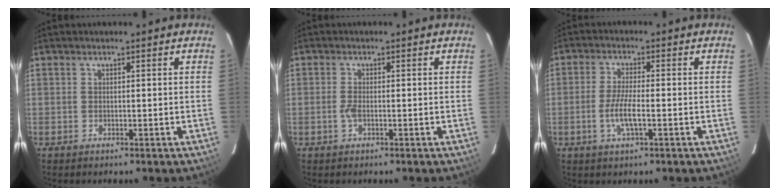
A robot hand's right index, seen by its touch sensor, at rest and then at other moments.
{"total": 1.8, "force": [-0.5, 0.7, 1.5], "torque": [-0.035, -0.001, -0.011]}
{"total": 5.6, "force": [-1.7, 1.0, 5.2], "torque": [-0.105, -0.005, -0.033]}